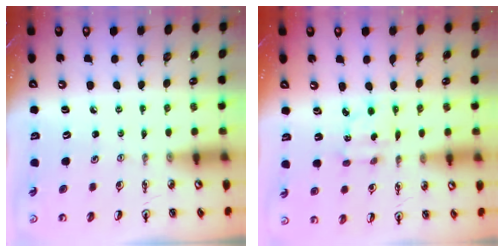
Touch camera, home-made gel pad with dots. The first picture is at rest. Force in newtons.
{"total": 2.7, "press": 2.7, "slide": 0.2}